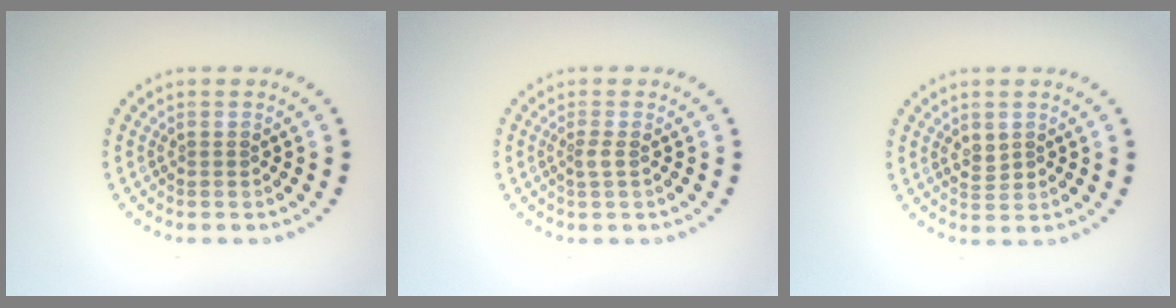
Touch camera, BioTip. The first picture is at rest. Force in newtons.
{"total": 1.1, "press": 0.8, "slide": 0.7}
{"total": 1.6, "press": 1.5, "slide": 0.7}